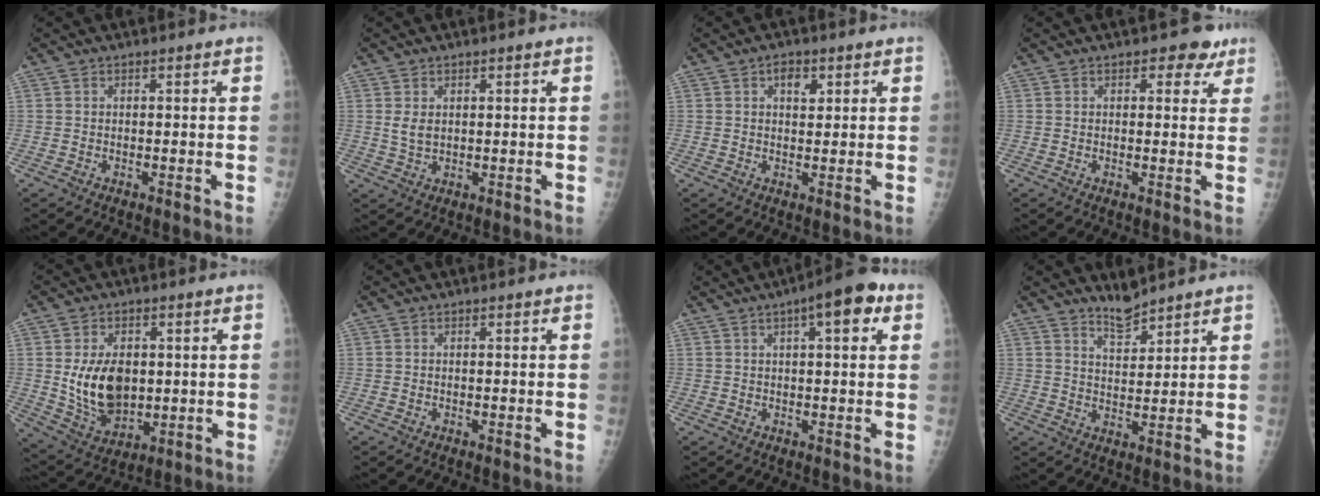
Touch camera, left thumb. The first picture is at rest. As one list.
[{"total": 2.6, "force": [0.7, 1.7, 1.8], "torque": [-0.029, -0.006, 0.019]}, {"total": 3.0, "force": [1.3, 1.8, 2.0], "torque": [-0.016, -0.003, 0.018]}, {"total": 3.5, "force": [2.0, 2.3, 1.8], "torque": [0.010, -0.005, 0.018]}, {"total": 12.3, "force": [0.8, 8.3, 9.0], "torque": [-0.128, -0.020, 0.033]}, {"total": 0.0}, {"total": 8.5, "force": [3.5, 2.6, 7.2], "torque": [-0.090, 0.008, 0.041]}, {"total": 4.3, "force": [4.0, 0.8, 1.1], "torque": [-0.011, -0.038, 0.076]}]